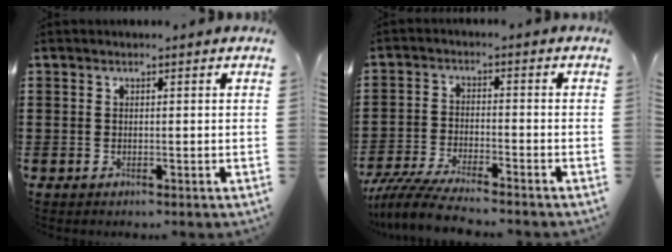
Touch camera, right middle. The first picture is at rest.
{"total": 5.9, "force": [-5.6, 0.2, 2.1], "torque": [-0.059, -0.011, -0.112]}